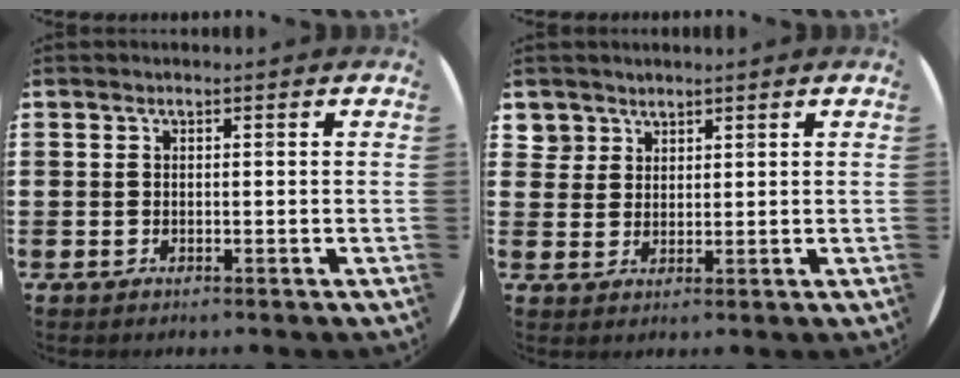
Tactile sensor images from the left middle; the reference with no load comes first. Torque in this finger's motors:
{"motor_torque": [0.03, 0.00, -0.04, -0.03]}